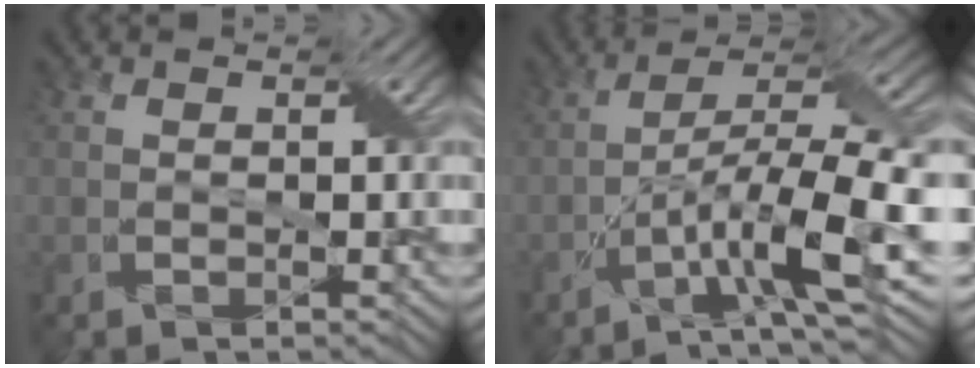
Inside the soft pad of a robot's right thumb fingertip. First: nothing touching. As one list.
[{"total": 12.2, "force": [-4.8, 2.7, 10.8], "torque": [-0.188, 0.005, -0.086]}]